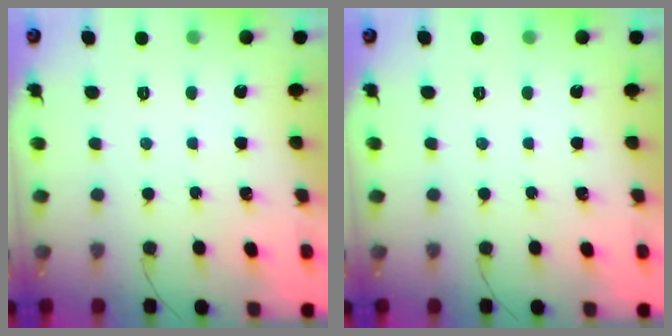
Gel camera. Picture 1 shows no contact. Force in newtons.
{"total": 0.0}